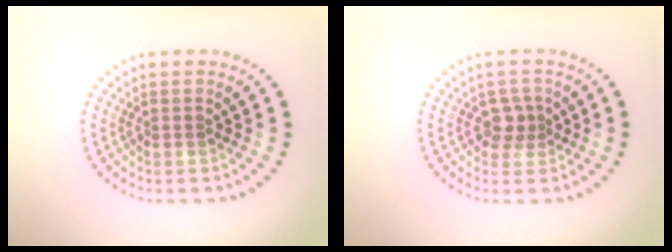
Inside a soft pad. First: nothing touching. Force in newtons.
{"total": 1.9, "press": 1.6, "slide": 1.0}